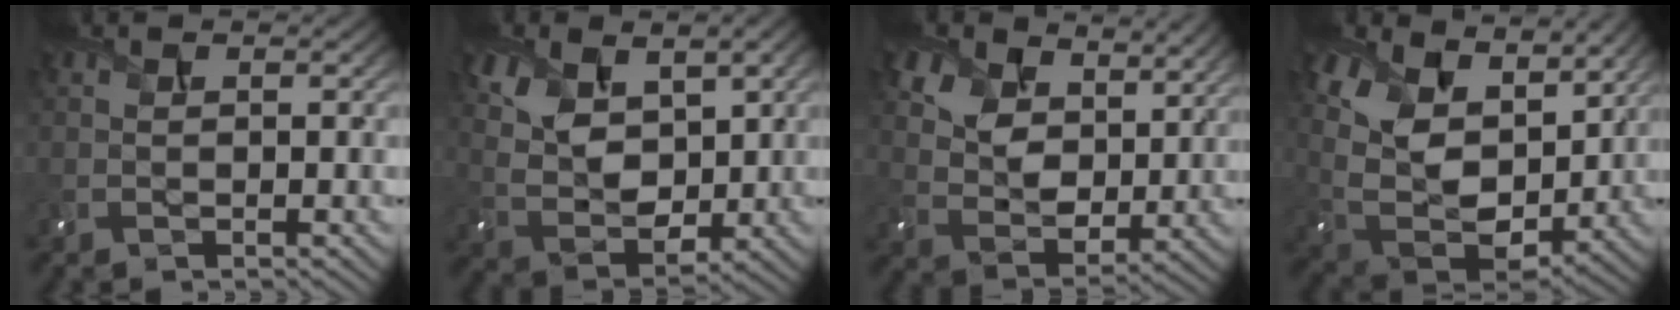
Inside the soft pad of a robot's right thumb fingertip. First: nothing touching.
{"total": 8.7, "force": [3.5, 5.3, 5.9], "torque": [-0.146, -0.002, 0.071]}
{"total": 9.9, "force": [6.3, 5.9, 4.9], "torque": [-0.142, -0.011, 0.114]}
{"total": 13.9, "force": [8.6, 7.7, 7.8], "torque": [-0.231, 0.027, 0.138]}